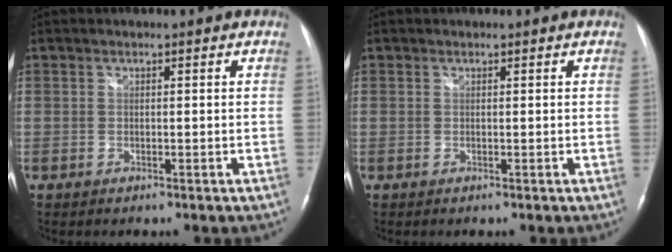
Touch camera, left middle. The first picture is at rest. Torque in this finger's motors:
{"motor_torque": [-0.13, -0.02, -0.08, -0.01]}